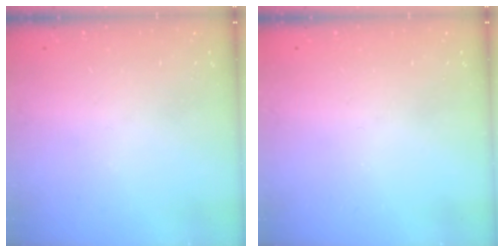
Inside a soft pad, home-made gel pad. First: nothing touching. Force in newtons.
{"total": 0.0}